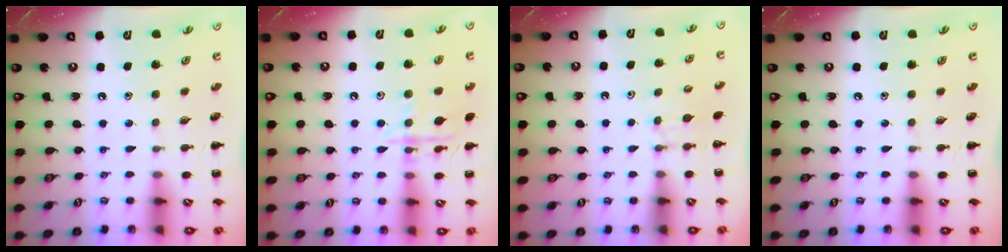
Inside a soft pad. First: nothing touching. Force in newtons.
{"total": 11.8, "press": 11.7, "slide": 0.7}
{"total": 2.9, "press": 2.7, "slide": 1.1}
{"total": 0.0}